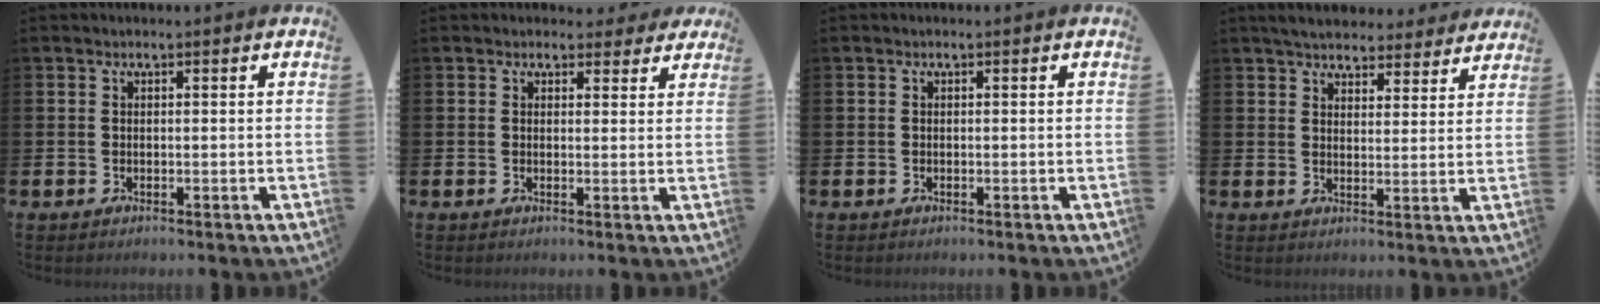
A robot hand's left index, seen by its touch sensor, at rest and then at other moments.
{"total": 2.2, "force": [1.8, 1.2, 0.3], "torque": [0.006, -0.005, 0.029]}
{"total": 0.0}
{"total": 5.3, "force": [5.1, 1.3, 0.6], "torque": [-0.030, -0.029, 0.091]}